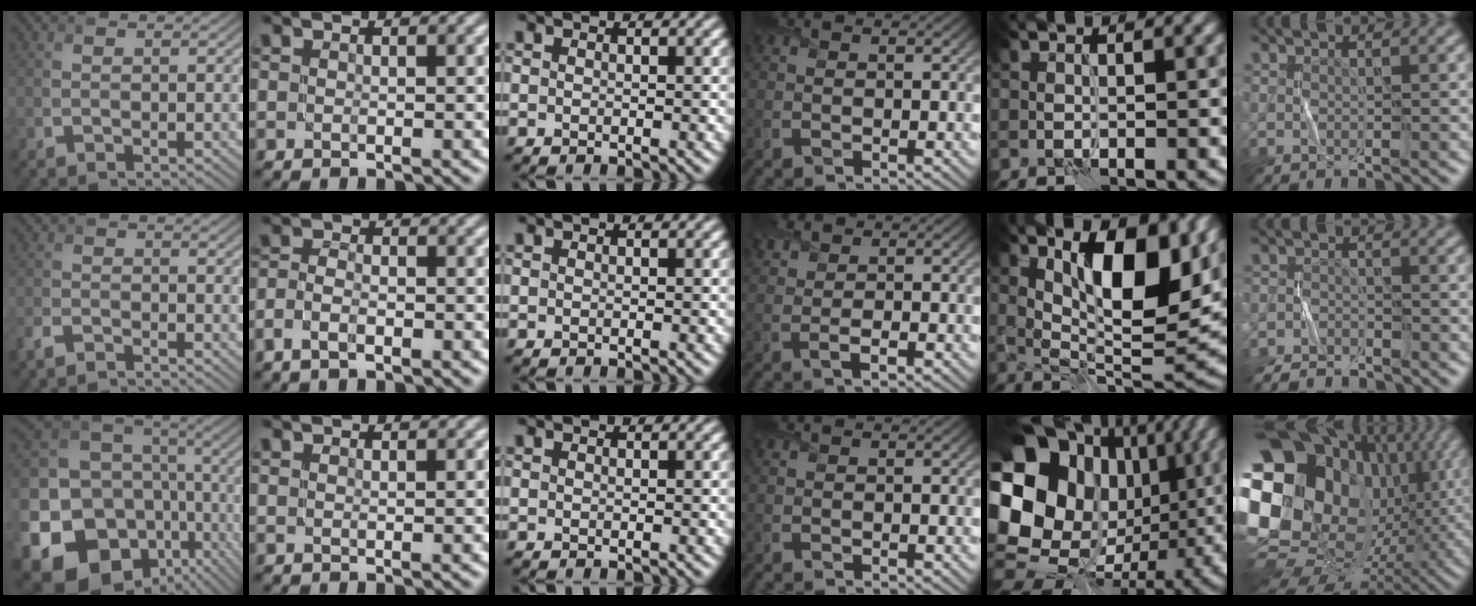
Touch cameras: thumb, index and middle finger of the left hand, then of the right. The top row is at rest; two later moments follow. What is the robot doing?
{"motion": "fold", "object": "shorts"}